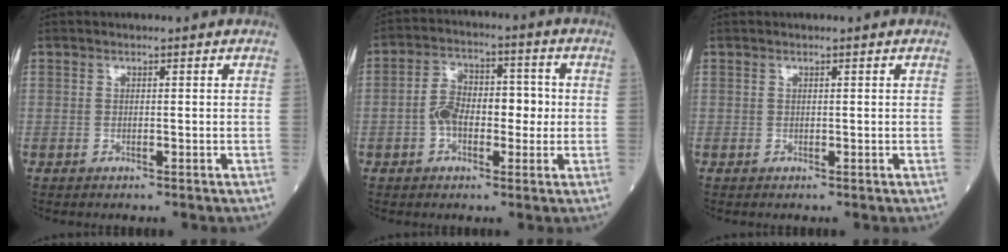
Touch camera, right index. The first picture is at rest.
{"total": 8.0, "force": [-0.9, 4.6, 6.5], "torque": [-0.122, 0.035, -0.016]}
{"total": 0.0}